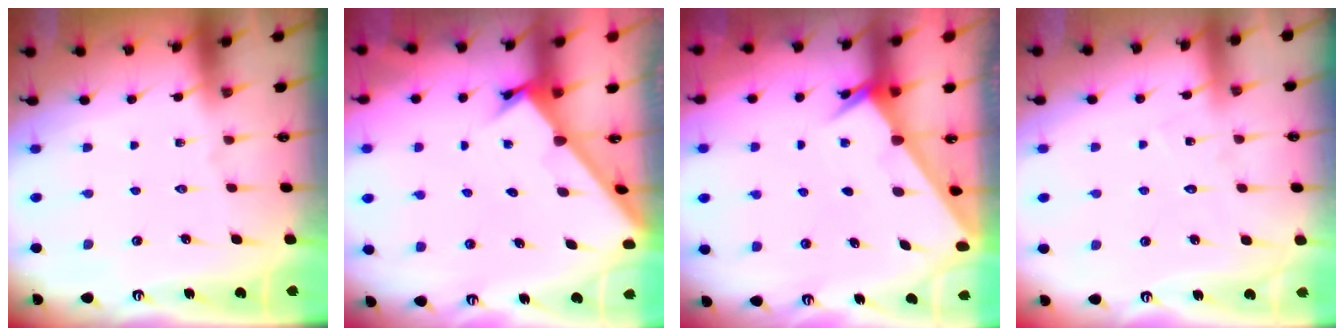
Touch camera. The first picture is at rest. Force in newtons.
{"total": 2.1, "press": 2.1, "slide": 0.2}
{"total": 1.9, "press": 1.9, "slide": 0.2}
{"total": 6.0, "press": 6.0, "slide": 0.3}